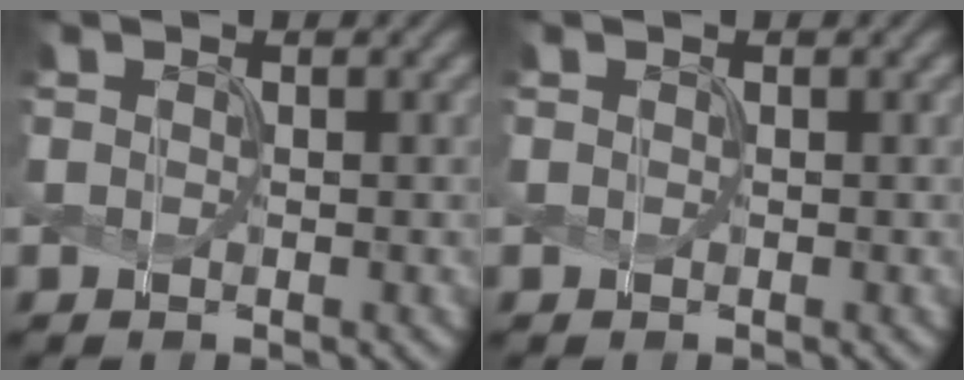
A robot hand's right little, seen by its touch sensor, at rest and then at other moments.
{"total": 0.0}